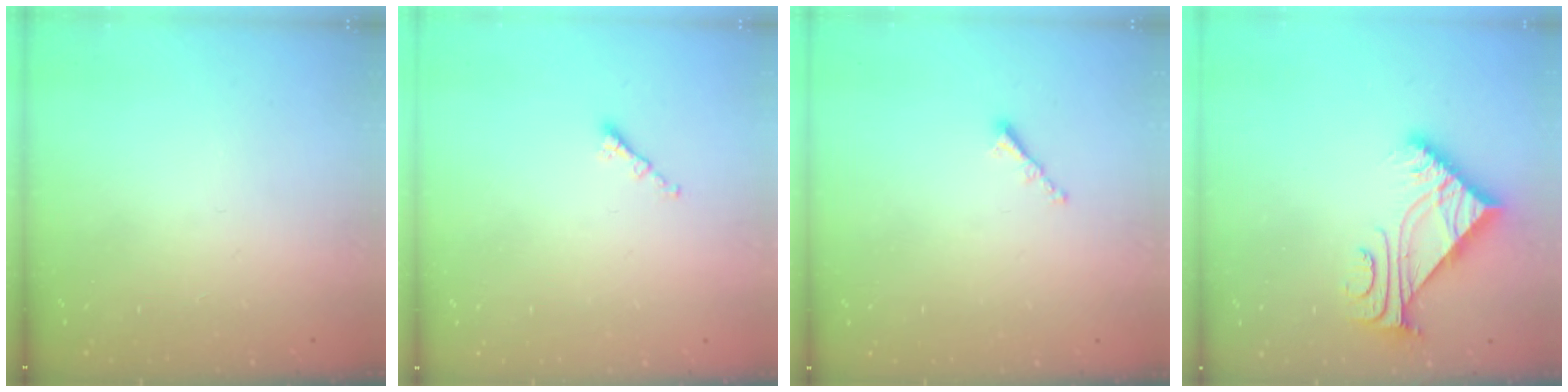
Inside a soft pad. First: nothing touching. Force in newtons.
{"total": 1.4, "press": 1.2, "slide": 0.6}
{"total": 1.0, "press": 0.9, "slide": 0.4}
{"total": 6.1, "press": 6.1, "slide": 0.7}